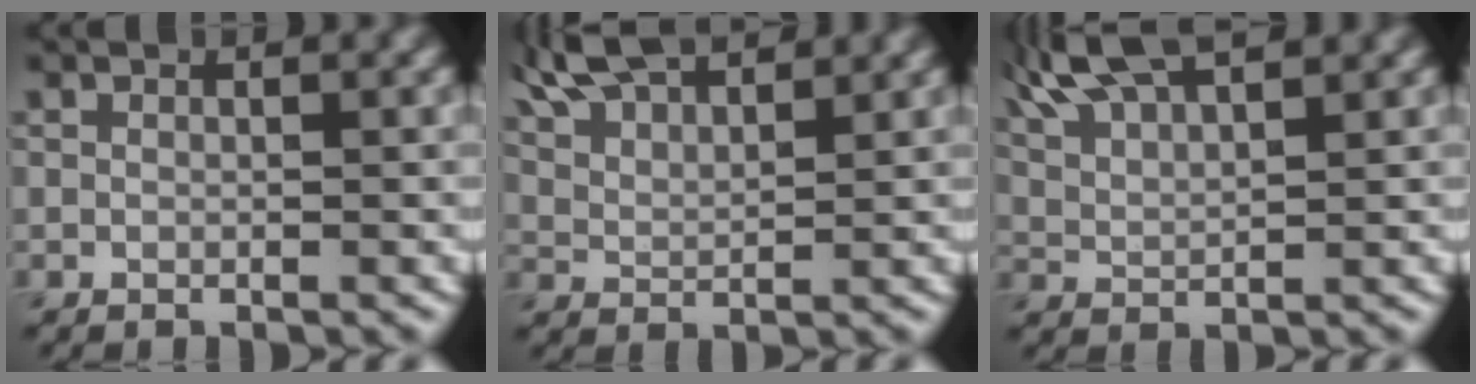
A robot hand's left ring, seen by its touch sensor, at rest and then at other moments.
{"total": 7.9, "force": [6.5, 2.2, 3.9], "torque": [-0.073, 0.025, 0.088]}
{"total": 8.3, "force": [6.1, 2.6, 4.9], "torque": [-0.100, 0.037, 0.078]}